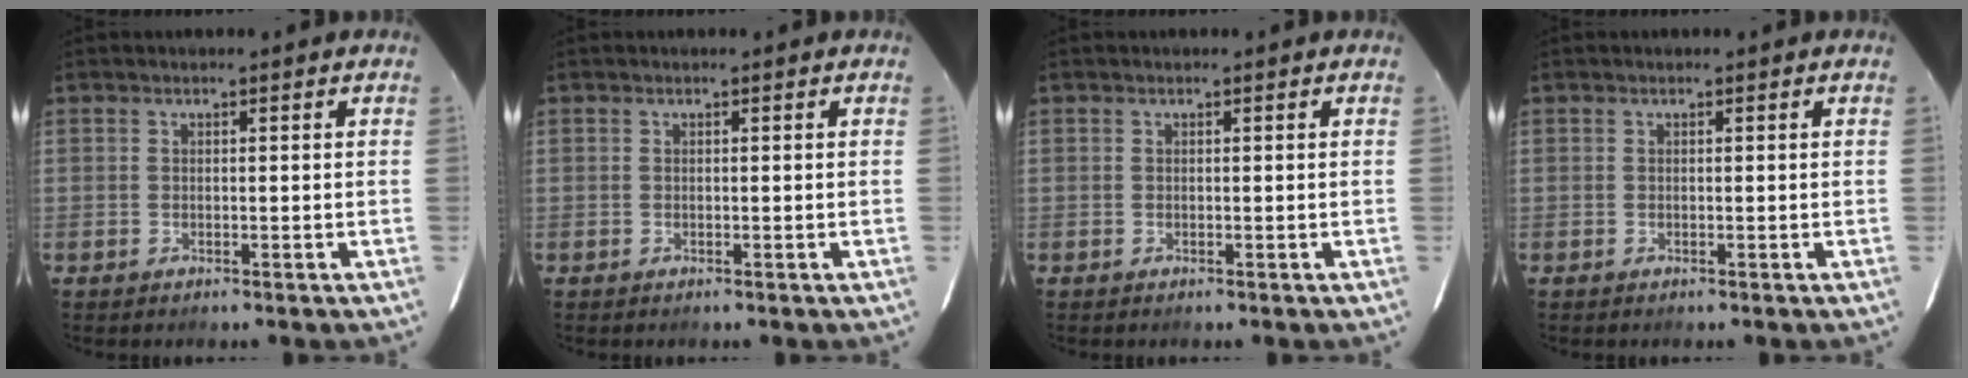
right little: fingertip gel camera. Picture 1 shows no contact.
{"total": 0.0}
{"total": 0.0}
{"total": 0.0}